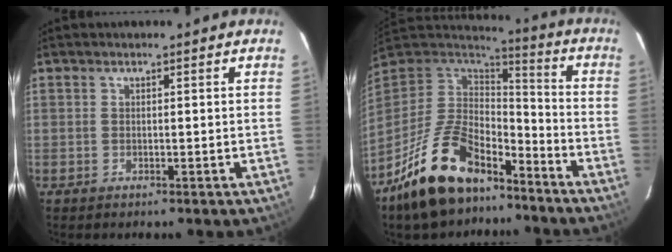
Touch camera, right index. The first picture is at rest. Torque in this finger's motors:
{"motor_torque": [0.68, -0.69, 0.85, 0.21]}